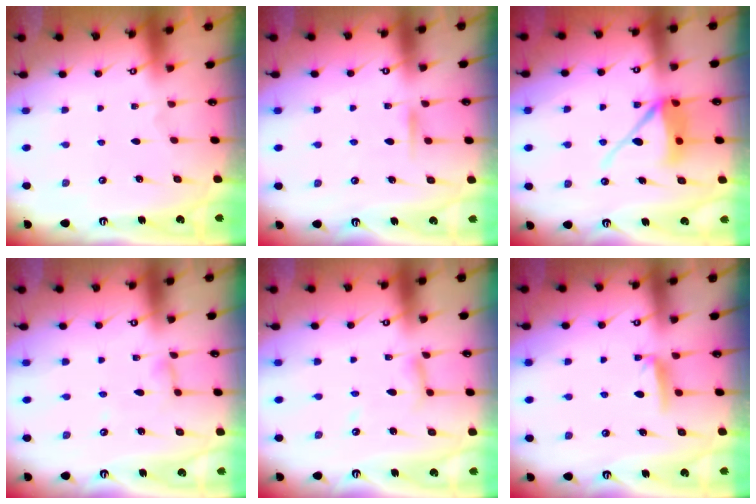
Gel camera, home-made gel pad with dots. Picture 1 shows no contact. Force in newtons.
{"total": 6.4, "press": 6.4, "slide": 0.6}
{"total": 10.6, "press": 10.5, "slide": 1.6}
{"total": 3.8, "press": 3.8, "slide": 0.1}
{"total": 7.8, "press": 7.7, "slide": 0.6}
{"total": 4.9, "press": 4.9, "slide": 0.7}